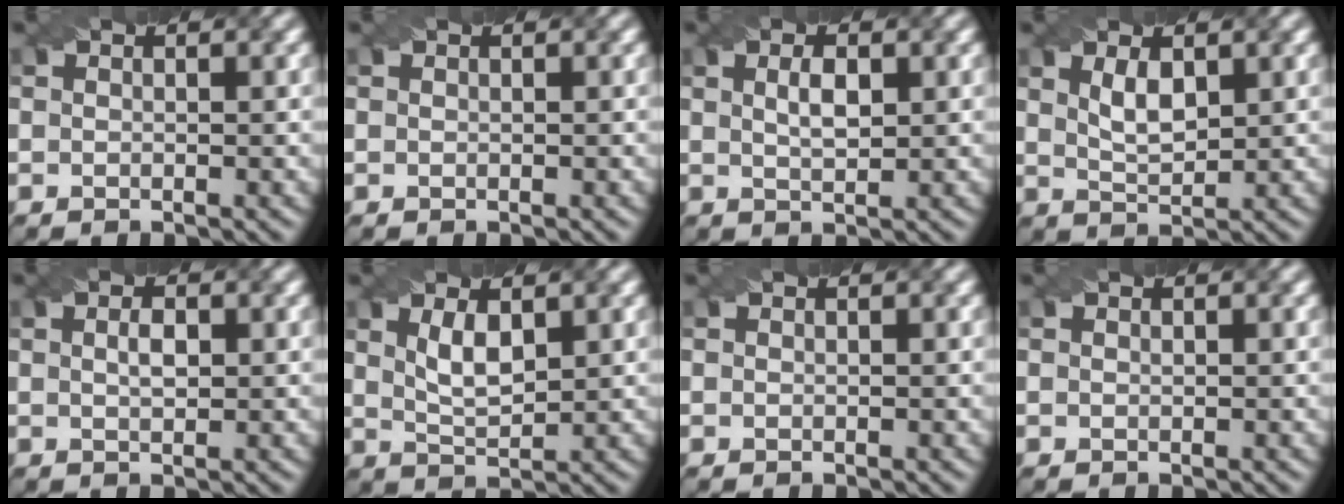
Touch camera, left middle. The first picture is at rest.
{"total": 0.0}
{"total": 2.1, "force": [0.7, 0.8, 1.8], "torque": [-0.034, 0.002, 0.014]}
{"total": 2.6, "force": [1.2, 1.1, 2.1], "torque": [-0.044, -0.001, 0.027]}
{"total": 1.5, "force": [0.3, 0.6, 1.3], "torque": [-0.027, 0.002, 0.009]}
{"total": 2.9, "force": [1.3, 1.1, 2.4], "torque": [-0.053, -0.002, 0.028]}
{"total": 0.0}
{"total": 0.0}